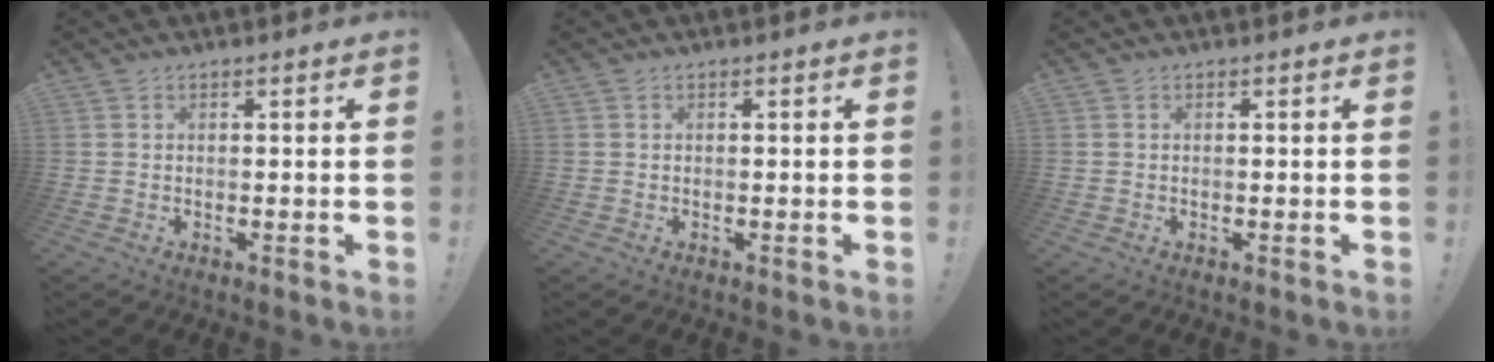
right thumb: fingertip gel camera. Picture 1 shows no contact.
{"total": 0.0}
{"total": 0.0}